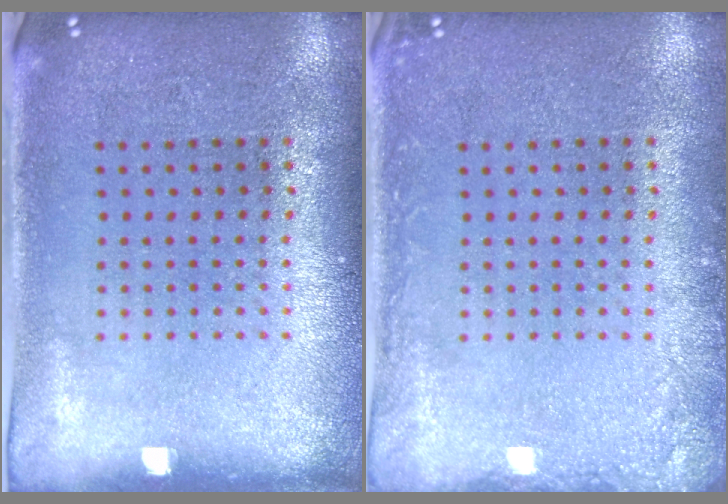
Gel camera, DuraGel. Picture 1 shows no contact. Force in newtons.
{"total": 1.6, "press": 1.6, "slide": 0.3}